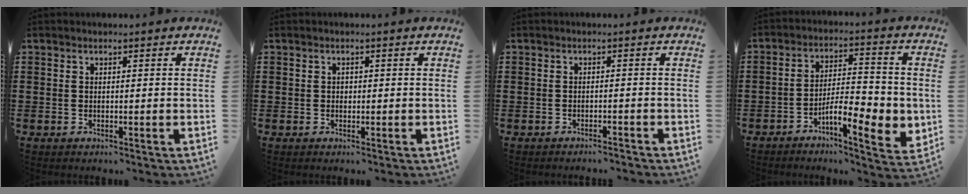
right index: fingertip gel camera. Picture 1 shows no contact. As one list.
[{"total": 0.6, "force": [0.0, 0.6, 0.2], "torque": [-0.007, 0.003, 0.000]}, {"total": 1.2, "force": [-1.2, 0.0, 0.1], "torque": [-0.005, 0.002, -0.025]}, {"total": 8.4, "force": [-3.2, 2.9, 7.2], "torque": [-0.110, 0.002, -0.055]}]